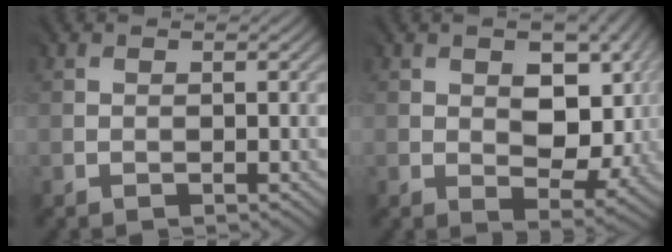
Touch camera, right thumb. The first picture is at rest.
{"total": 8.8, "force": [1.0, 5.3, 7.0], "torque": [-0.100, -0.008, 0.020]}